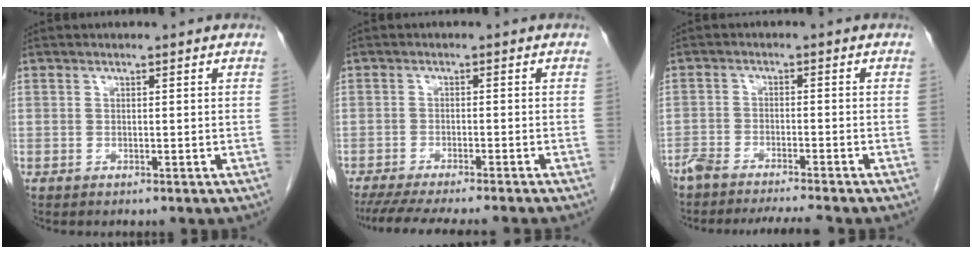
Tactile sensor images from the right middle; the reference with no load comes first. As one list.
[{"total": 12.8, "force": [-11.3, 0.1, 5.9], "torque": [-0.075, -0.025, -0.163]}, {"total": 7.7, "force": [-7.0, 0.1, 3.2], "torque": [-0.051, -0.008, -0.115]}]